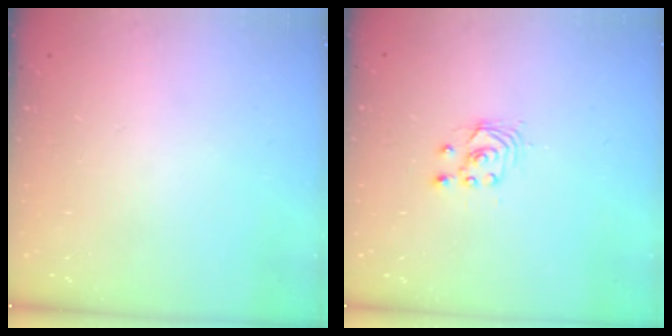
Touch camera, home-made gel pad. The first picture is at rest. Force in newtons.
{"total": 2.5, "press": 2.5, "slide": 0.2}